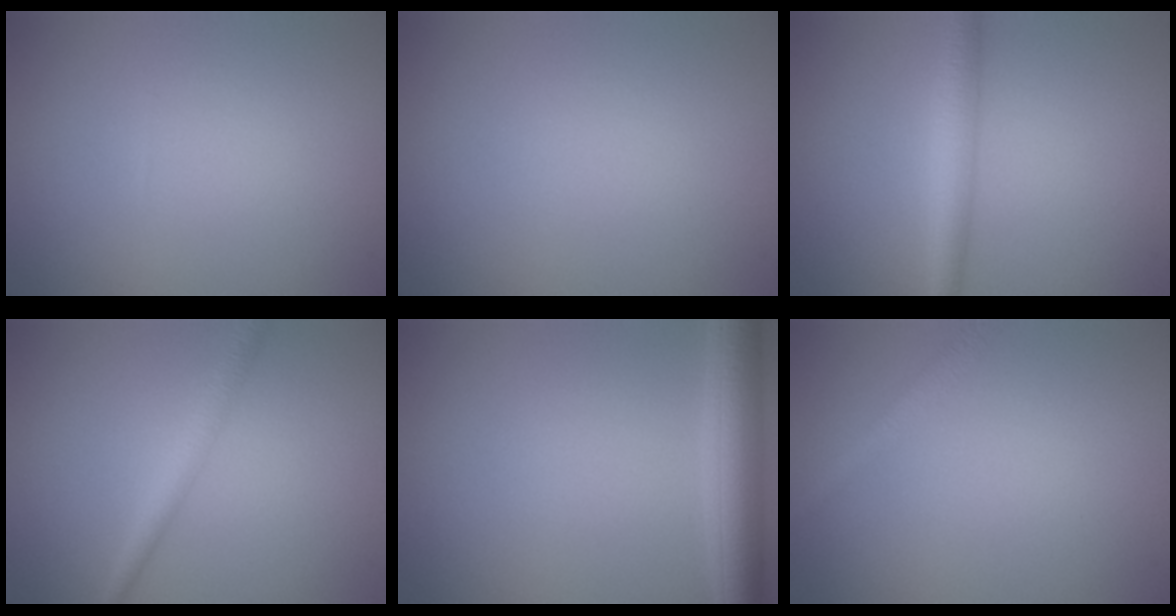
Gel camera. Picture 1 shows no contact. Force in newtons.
{"total": 0.0}
{"total": 2.9, "press": 2.9, "slide": 0.1}
{"total": 2.2, "press": 2.2, "slide": 0.0}
{"total": 4.9, "press": 4.9, "slide": 0.1}
{"total": 1.6, "press": 1.6, "slide": 0.1}